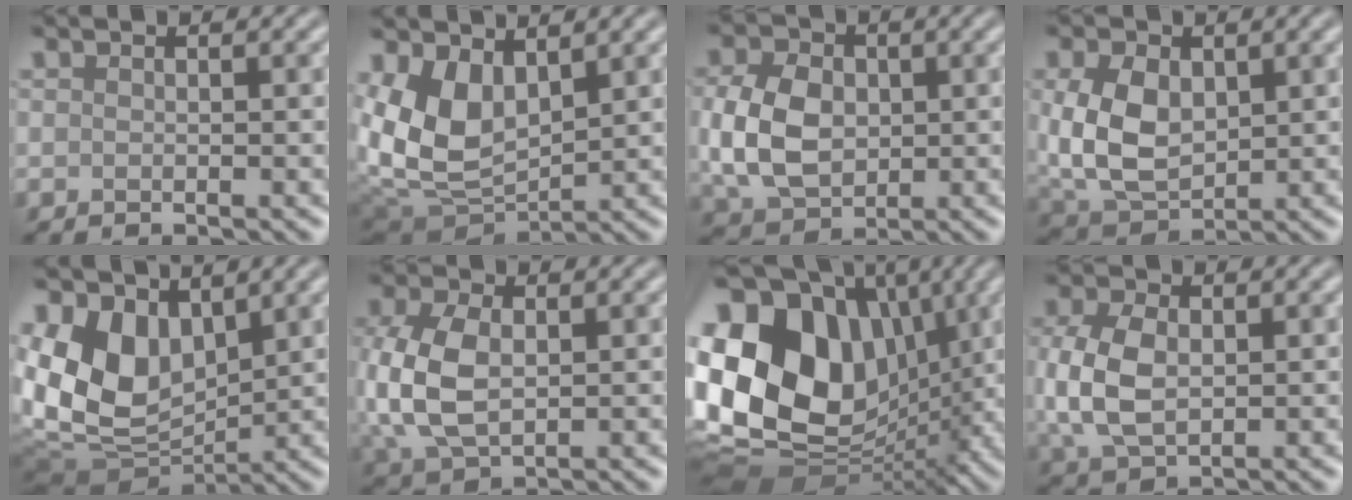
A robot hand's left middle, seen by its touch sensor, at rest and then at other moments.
{"total": 7.4, "force": [2.3, 4.6, 5.3], "torque": [-0.120, -0.017, 0.045]}
{"total": 7.0, "force": [0.1, 5.1, 4.9], "torque": [-0.113, 0.004, -0.002]}
{"total": 7.3, "force": [0.7, 4.9, 5.4], "torque": [-0.136, 0.000, 0.019]}
{"total": 9.4, "force": [2.2, 6.2, 6.8], "torque": [-0.150, -0.005, 0.039]}
{"total": 7.5, "force": [0.1, 4.9, 5.7], "torque": [-0.161, 0.000, 0.010]}
{"total": 18.9, "force": [2.0, 13.9, 12.7], "torque": [-0.260, 0.016, 0.049]}
{"total": 6.2, "force": [0.2, 4.1, 4.7], "torque": [-0.121, 0.004, 0.007]}